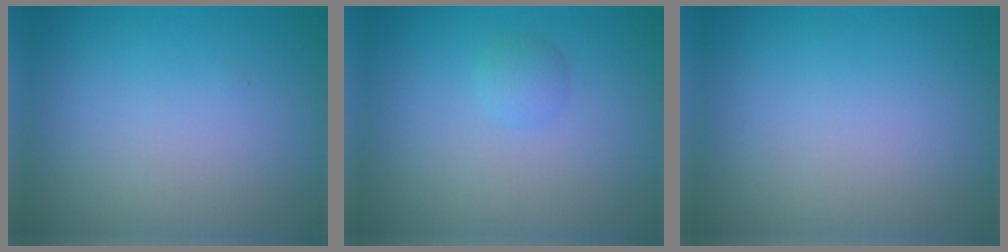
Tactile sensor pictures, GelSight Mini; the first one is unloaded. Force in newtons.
{"total": 1.1, "press": 1.1, "slide": 0.1}
{"total": 0.0}